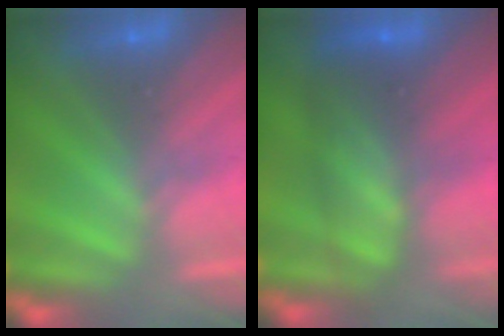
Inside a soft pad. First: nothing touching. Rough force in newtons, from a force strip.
{"total": 6.7}